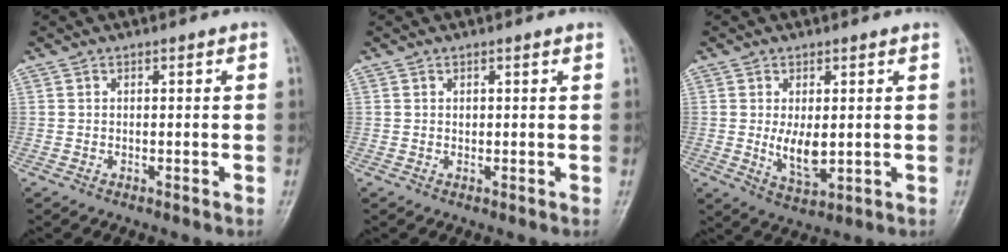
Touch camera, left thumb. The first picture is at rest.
{"total": 0.5, "force": [0.3, 0.3, 0.3], "torque": [-0.003, -0.002, 0.004]}
{"total": 5.8, "force": [0.3, 2.8, 5.1], "torque": [-0.078, -0.015, 0.017]}